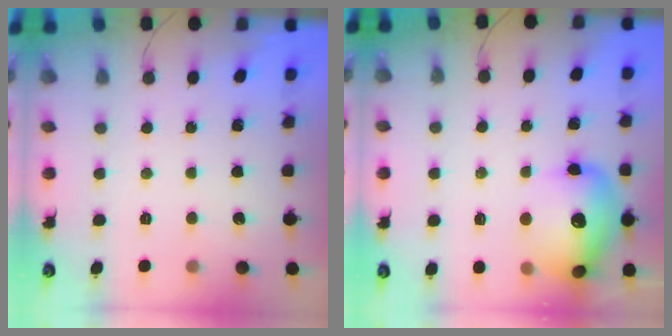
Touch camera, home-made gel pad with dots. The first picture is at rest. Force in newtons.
{"total": 15.3, "press": 15.2, "slide": 2.1}